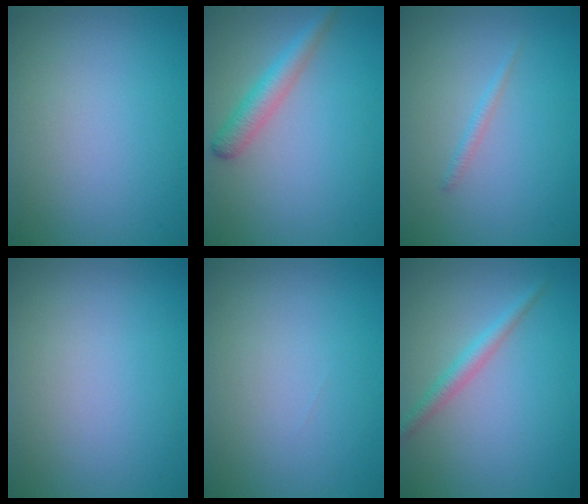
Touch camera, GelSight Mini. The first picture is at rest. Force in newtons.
{"total": 2.8, "press": 2.8, "slide": 0.1}
{"total": 0.8, "press": 0.8, "slide": 0.0}
{"total": 0.0}
{"total": 0.0}
{"total": 2.0, "press": 2.0, "slide": 0.1}